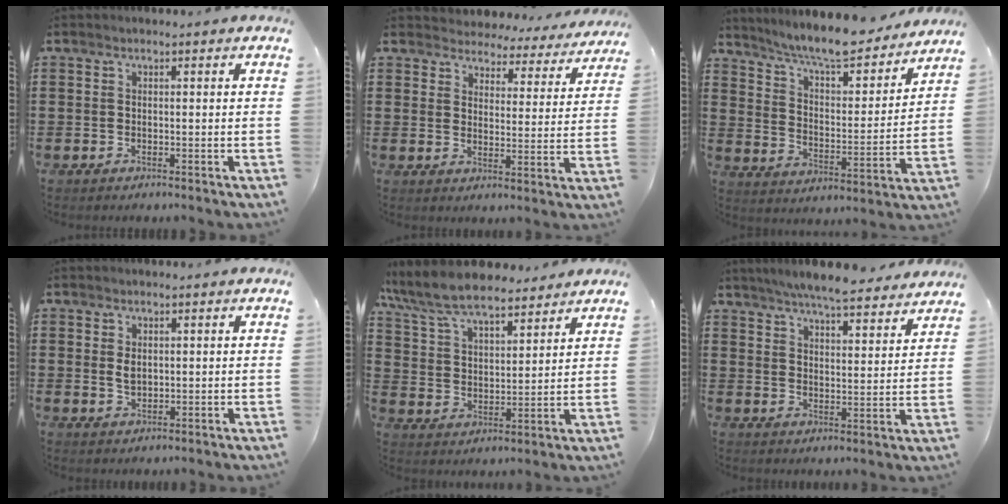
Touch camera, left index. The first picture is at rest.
{"total": 4.1, "force": [4.0, 0.8, -0.1], "torque": [-0.024, -0.028, 0.067]}
{"total": 8.9, "force": [8.3, 0.1, 3.0], "torque": [-0.085, -0.056, 0.141]}
{"total": 2.0, "force": [0.4, 1.2, 1.5], "torque": [-0.032, 0.005, 0.007]}
{"total": 8.2, "force": [7.5, 1.7, 2.9], "torque": [-0.089, -0.033, 0.132]}
{"total": 6.0, "force": [5.7, -0.1, 1.9], "torque": [-0.058, -0.029, 0.100]}